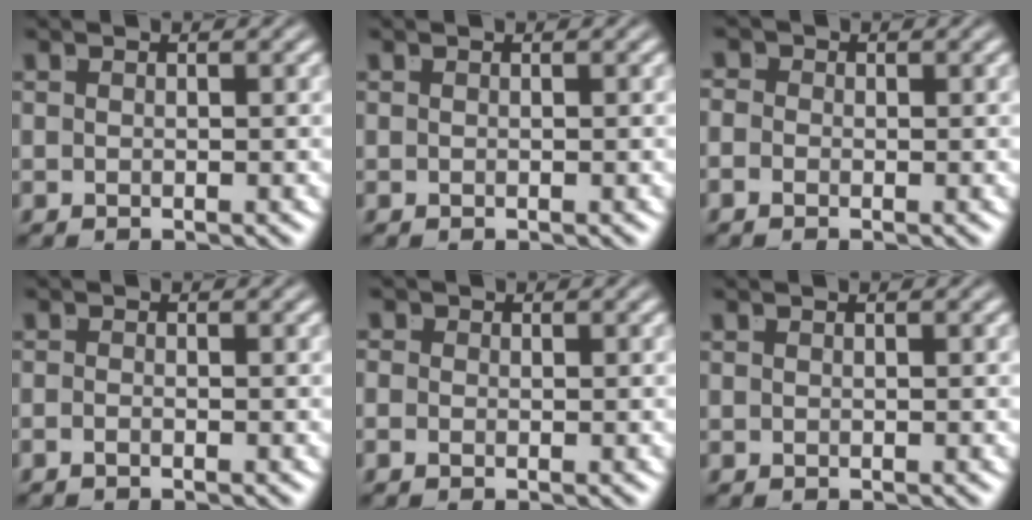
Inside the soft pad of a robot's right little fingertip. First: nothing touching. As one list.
[{"total": 0.0}, {"total": 1.2, "force": [-0.4, 1.0, 0.6], "torque": [-0.010, -0.001, -0.016]}, {"total": 1.1, "force": [-1.0, -0.5, 0.2], "torque": [0.001, -0.004, -0.017]}, {"total": 0.9, "force": [-0.3, 0.6, 0.5], "torque": [-0.011, -0.005, -0.008]}, {"total": 0.0}]